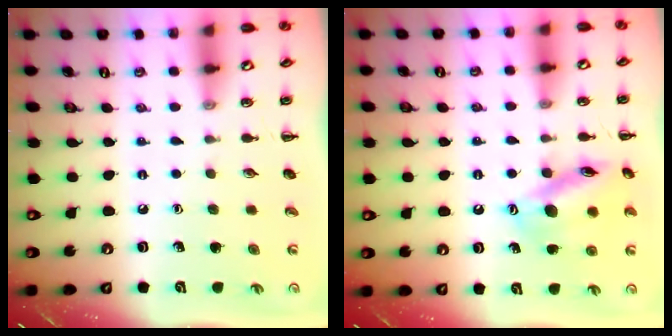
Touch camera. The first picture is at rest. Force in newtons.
{"total": 15.1, "press": 15.0, "slide": 1.9}